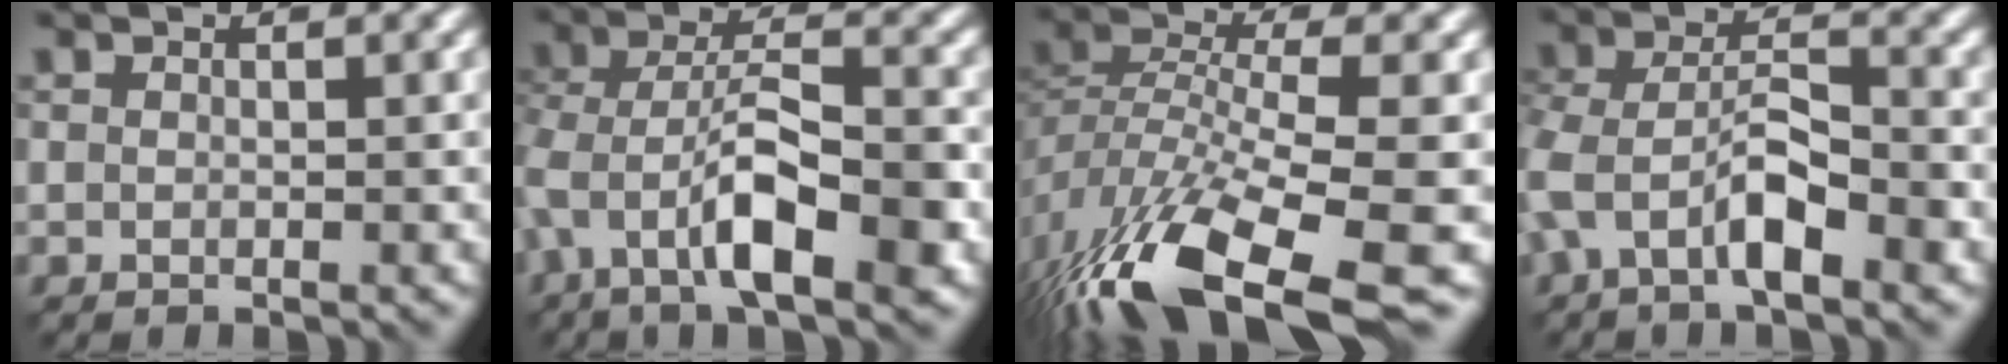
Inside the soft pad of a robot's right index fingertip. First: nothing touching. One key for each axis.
{"total": 7.4, "fx": -2.2, "fy": 3.4, "fz": 6.3, "tx": -0.115, "ty": 0.017, "tz": -0.042}
{"total": 12.0, "fx": -7.1, "fy": 4.1, "fz": 8.8, "tx": -0.190, "ty": -0.013, "tz": -0.127}
{"total": 4.8, "fx": -1.9, "fy": 2.1, "fz": 3.8, "tx": -0.078, "ty": 0.013, "tz": -0.038}